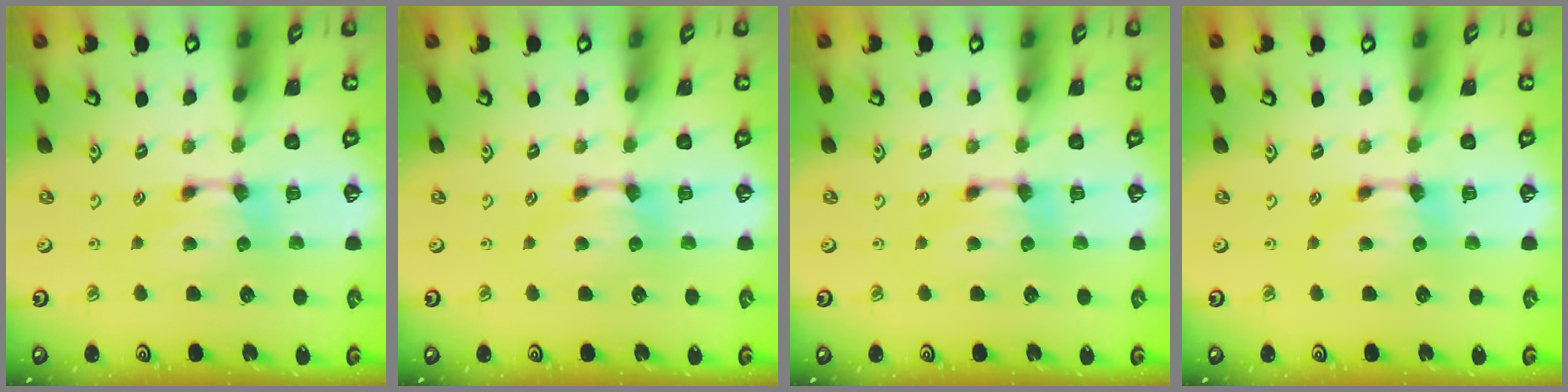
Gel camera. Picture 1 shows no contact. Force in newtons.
{"total": 0.0}
{"total": 0.0}
{"total": 0.0}